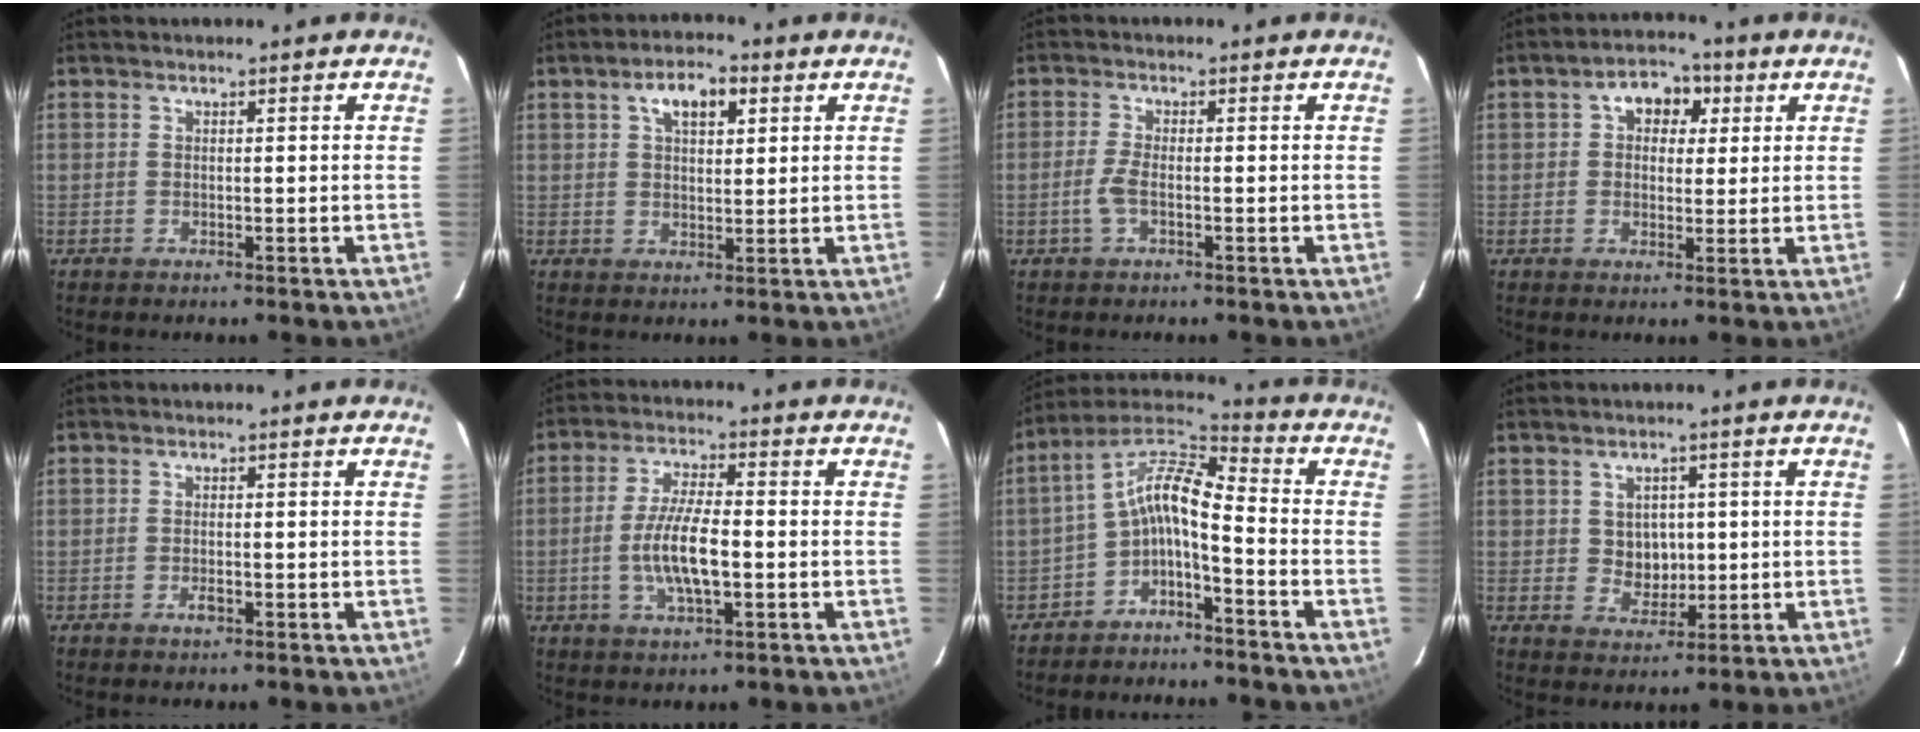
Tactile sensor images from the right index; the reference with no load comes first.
{"total": 6.3, "force": [2.7, 3.1, 4.7], "torque": [-0.078, 0.021, 0.048]}
{"total": 3.0, "force": [-1.0, 0.8, 2.7], "torque": [-0.065, 0.000, -0.021]}
{"total": 6.7, "force": [2.1, 5.0, 4.0], "torque": [-0.059, 0.023, 0.031]}
{"total": 1.7, "force": [-0.8, 0.7, 1.3], "torque": [-0.026, 0.000, -0.013]}
{"total": 9.0, "force": [-1.8, 2.6, 8.4], "torque": [-0.168, -0.003, -0.034]}
{"total": 9.2, "force": [-3.4, 2.8, 8.1], "torque": [-0.180, 0.022, -0.071]}
{"total": 4.8, "force": [0.5, 4.4, 1.9], "torque": [-0.031, 0.005, 0.016]}